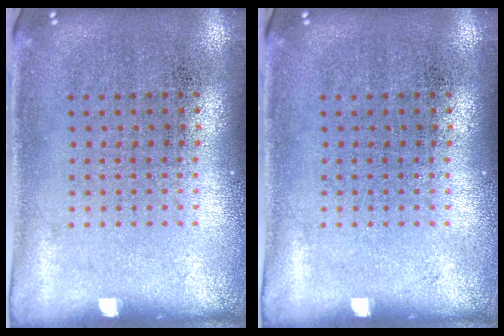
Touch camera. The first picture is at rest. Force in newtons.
{"total": 0.0}